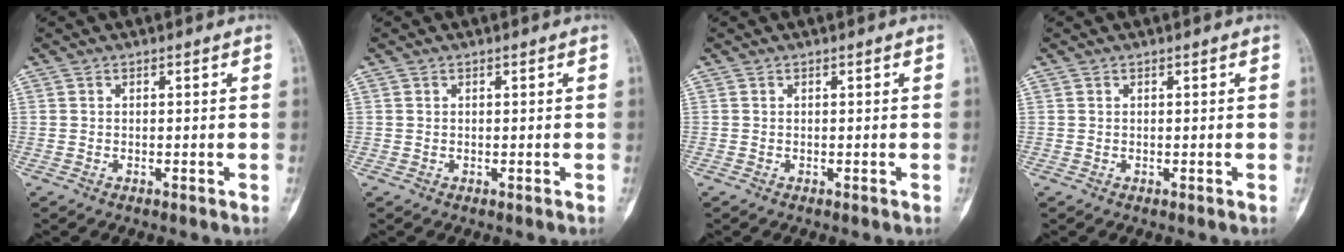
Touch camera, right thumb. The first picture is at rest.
{"total": 0.0}
{"total": 0.0}
{"total": 0.0}